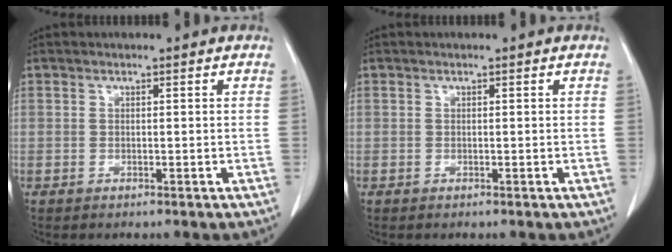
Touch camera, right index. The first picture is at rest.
{"total": 0.0}